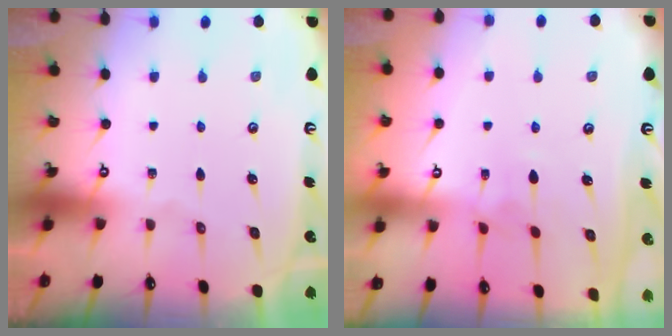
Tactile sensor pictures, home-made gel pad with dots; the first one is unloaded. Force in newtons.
{"total": 2.9, "press": 2.9, "slide": 0.3}